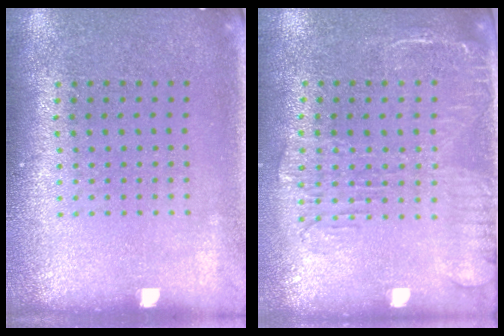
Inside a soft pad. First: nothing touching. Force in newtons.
{"total": 1.8, "press": 1.5, "slide": 0.9}